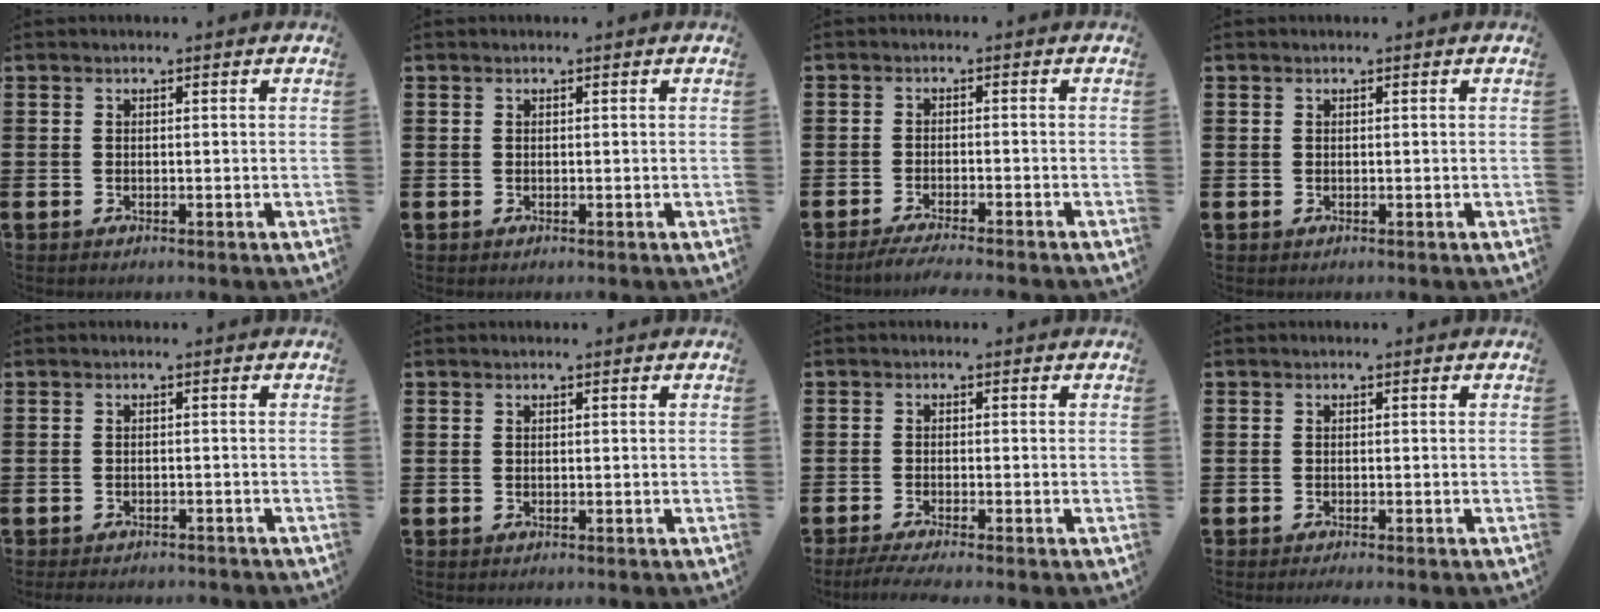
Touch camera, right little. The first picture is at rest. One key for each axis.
{"total": 0.0}
{"total": 2.6, "fx": -2.2, "fy": -0.2, "fz": 1.4, "tx": -0.020, "ty": -0.002, "tz": -0.041}
{"total": 0.0}
{"total": 0.8, "fx": -0.8, "fy": 0.1, "fz": 0.1, "tx": -0.006, "ty": 0.000, "tz": -0.016}
{"total": 0.0}
{"total": 1.7, "fx": -1.0, "fy": 0.0, "fz": 1.3, "tx": -0.020, "ty": 0.001, "tz": -0.019}
{"total": 0.6, "fx": -0.5, "fy": -0.1, "fz": 0.3, "tx": -0.004, "ty": -0.003, "tz": -0.009}